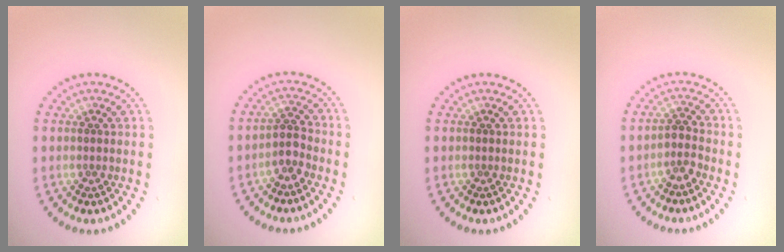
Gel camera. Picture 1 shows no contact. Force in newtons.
{"total": 2.0, "press": 1.5, "slide": 1.3}
{"total": 0.0}
{"total": 1.9, "press": 1.4, "slide": 1.3}